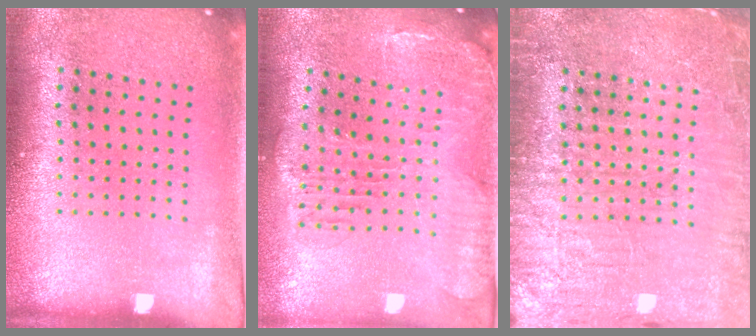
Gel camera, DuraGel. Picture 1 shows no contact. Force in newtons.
{"total": 1.4, "press": 1.4, "slide": 0.4}
{"total": 5.4, "press": 5.4, "slide": 0.8}